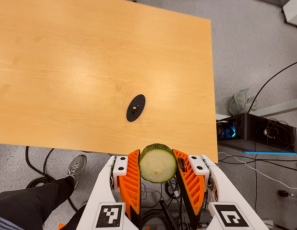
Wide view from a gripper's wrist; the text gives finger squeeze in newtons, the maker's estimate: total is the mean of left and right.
{"total": 11.4, "left": 10.8, "right": 12.1}